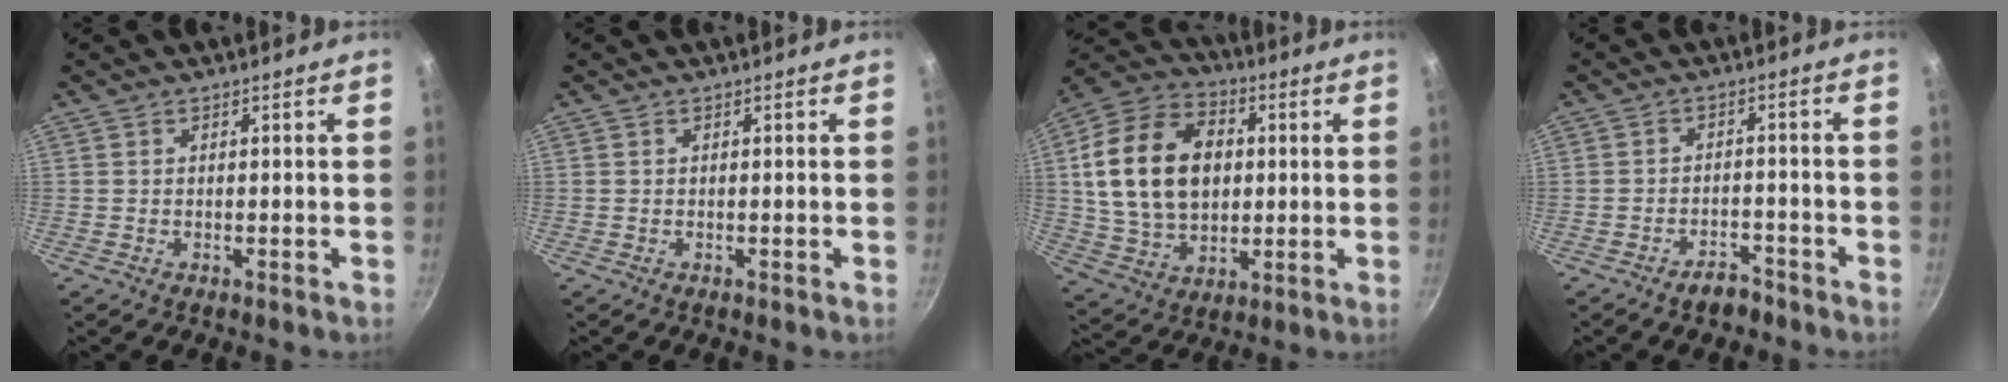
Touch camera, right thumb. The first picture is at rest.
{"total": 0.0}
{"total": 20.9, "force": [2.7, 14.9, 14.4], "torque": [-0.241, 0.010, 0.047]}
{"total": 3.9, "force": [-3.1, 1.9, 1.4], "torque": [-0.009, 0.034, -0.041]}